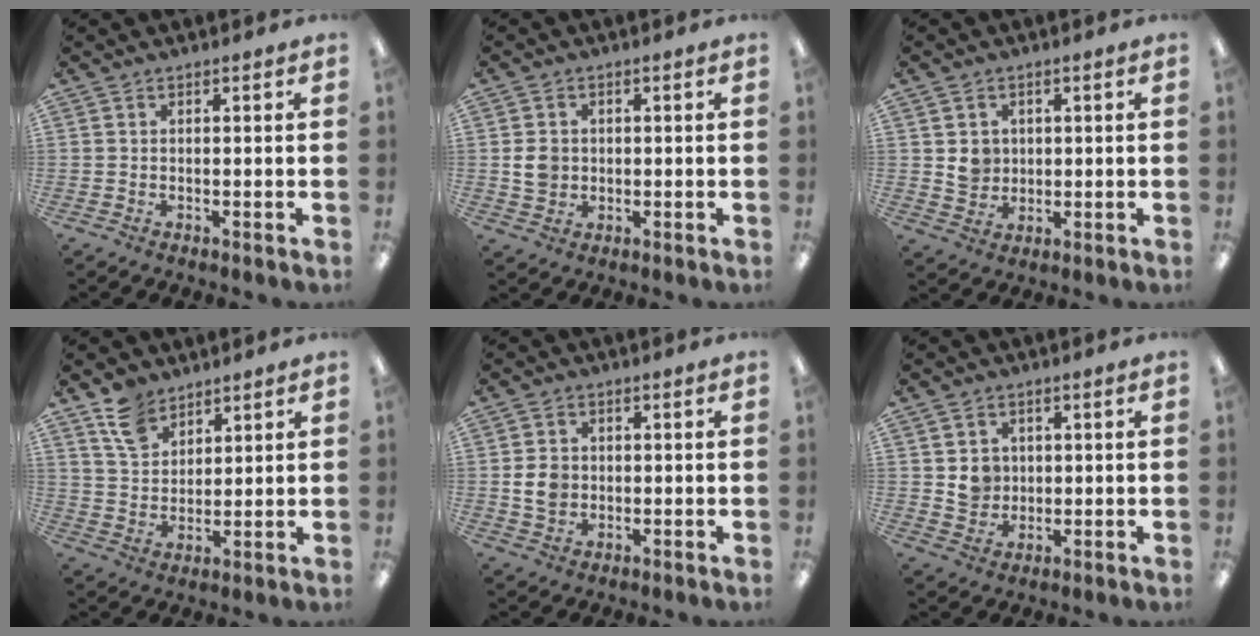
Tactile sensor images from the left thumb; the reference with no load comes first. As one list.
[{"total": 4.4, "force": [0.1, 3.8, 2.1], "torque": [-0.025, 0.002, 0.001]}, {"total": 5.0, "force": [1.3, 4.6, 1.2], "torque": [-0.012, 0.001, 0.022]}, {"total": 8.7, "force": [6.2, 5.3, 2.9], "torque": [-0.056, -0.022, 0.118]}, {"total": 5.1, "force": [-0.3, 4.3, 2.7], "torque": [-0.050, 0.004, -0.005]}, {"total": 5.3, "force": [1.4, 4.9, 1.4], "torque": [-0.008, 0.000, 0.021]}]